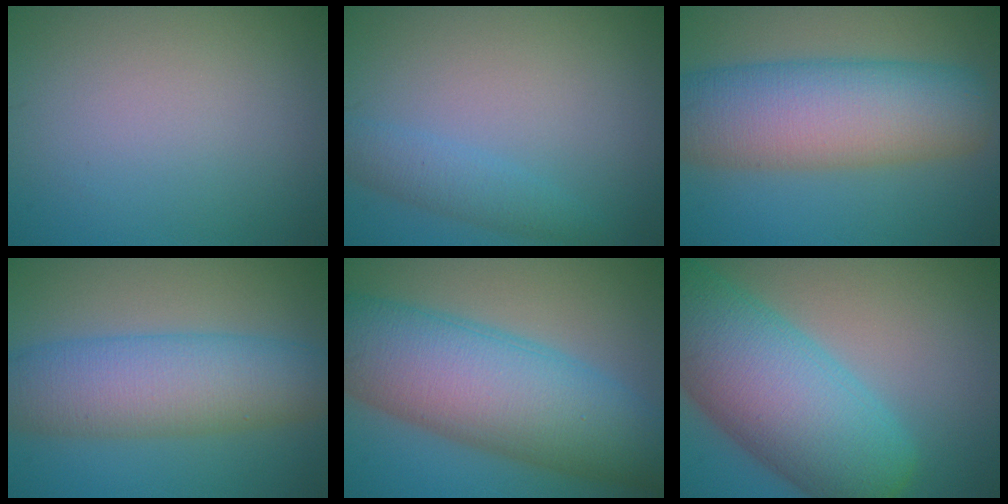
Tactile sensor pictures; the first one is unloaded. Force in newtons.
{"total": 2.2, "press": 2.2, "slide": 0.2}
{"total": 10.0, "press": 10.0, "slide": 0.1}
{"total": 8.2, "press": 8.2, "slide": 0.3}
{"total": 12.3, "press": 12.3, "slide": 0.2}
{"total": 12.0, "press": 12.0, "slide": 0.5}